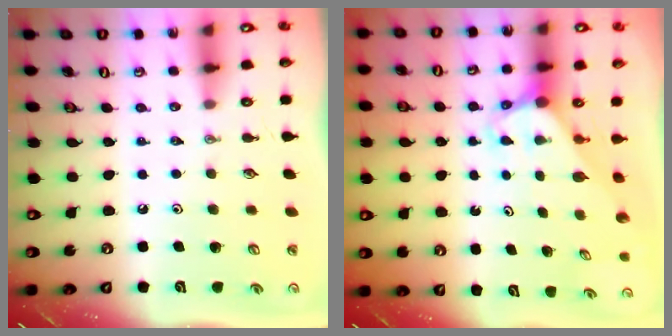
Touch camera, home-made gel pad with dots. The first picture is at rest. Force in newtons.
{"total": 3.2, "press": 3.2, "slide": 0.2}